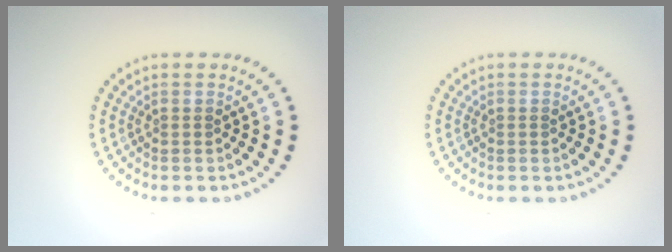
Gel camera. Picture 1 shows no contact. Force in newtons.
{"total": 0.0}